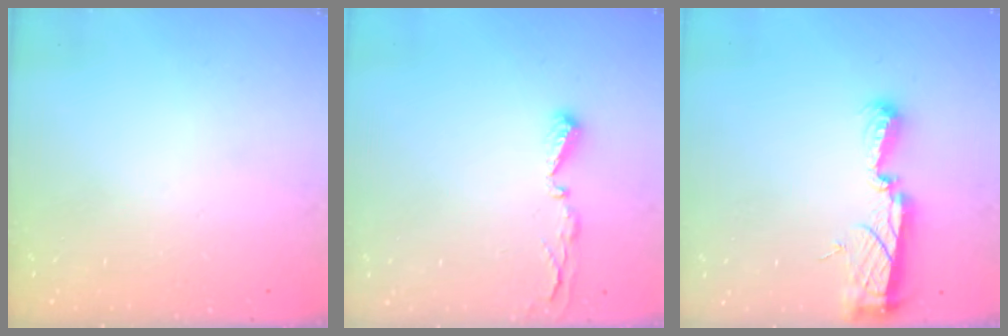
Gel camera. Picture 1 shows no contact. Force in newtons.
{"total": 4.0, "press": 4.0, "slide": 0.4}
{"total": 9.0, "press": 8.9, "slide": 0.8}